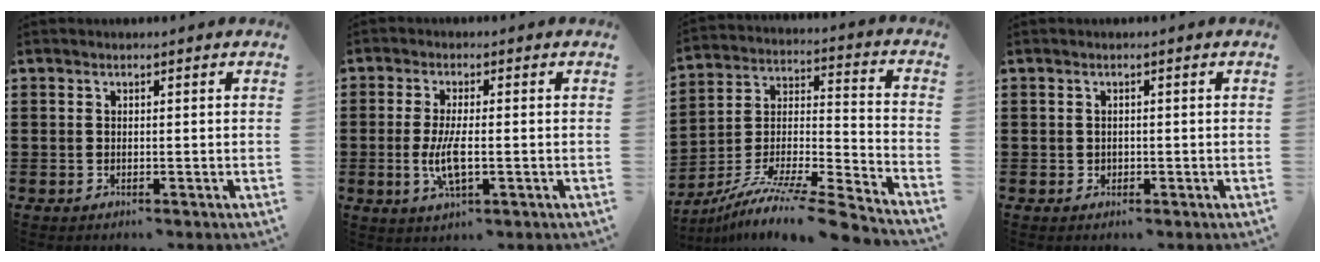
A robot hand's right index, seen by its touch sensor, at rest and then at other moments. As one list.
[{"total": 5.6, "force": [-1.0, 1.6, 5.3], "torque": [-0.119, -0.008, -0.025]}, {"total": 9.9, "force": [-8.3, 0.3, 5.4], "torque": [-0.089, 0.004, -0.165]}, {"total": 0.6, "force": [0.0, 0.6, 0.2], "torque": [-0.005, 0.004, -0.001]}]